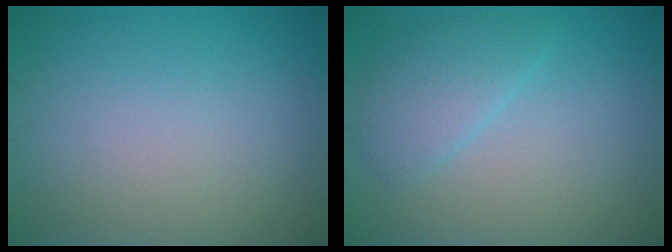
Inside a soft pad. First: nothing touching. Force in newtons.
{"total": 2.7, "press": 2.7, "slide": 0.1}